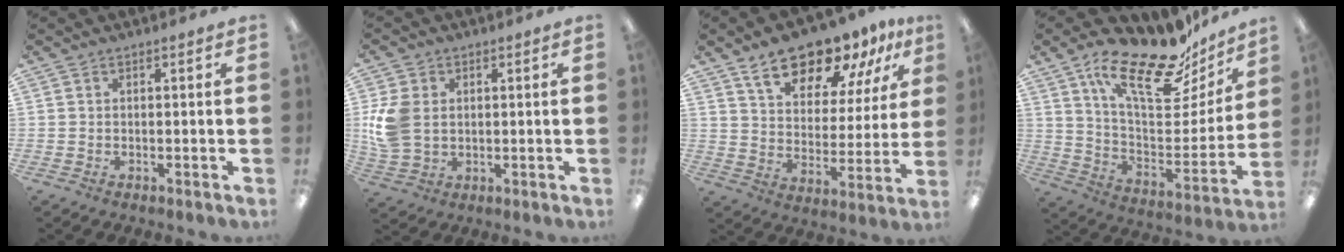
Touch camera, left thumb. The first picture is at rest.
{"total": 9.7, "force": [1.5, 7.7, 5.8], "torque": [-0.136, 0.009, 0.029]}
{"total": 16.7, "force": [12.8, 7.4, 7.8], "torque": [-0.130, -0.073, 0.226]}
{"total": 23.8, "force": [16.4, 9.3, 14.6], "torque": [-0.220, -0.104, 0.275]}